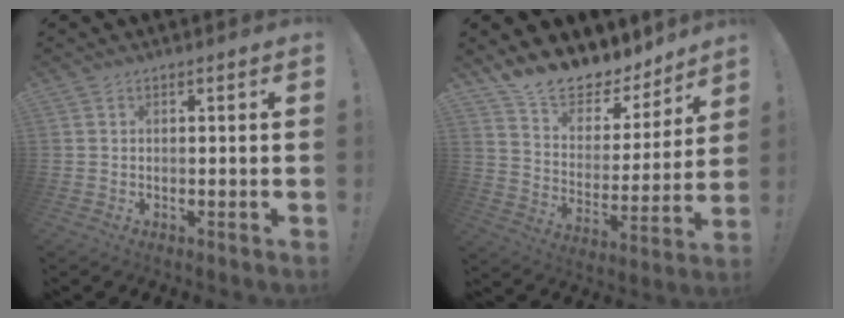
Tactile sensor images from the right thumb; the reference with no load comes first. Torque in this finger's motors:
{"motor_torque": [-0.33, 0.64, 0.84, 0.83, 0.00]}